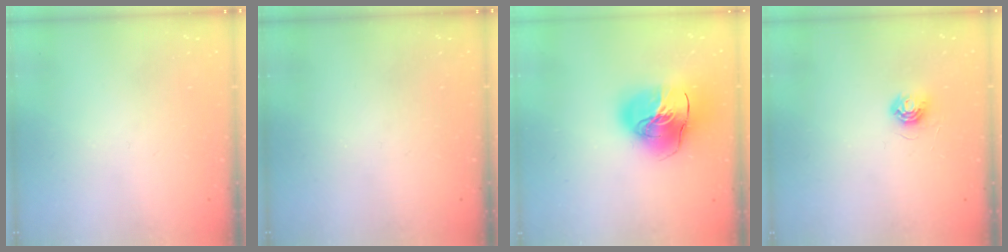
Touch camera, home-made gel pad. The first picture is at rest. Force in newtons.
{"total": 0.0}
{"total": 18.1, "press": 17.9, "slide": 2.6}
{"total": 5.4, "press": 5.4, "slide": 0.3}